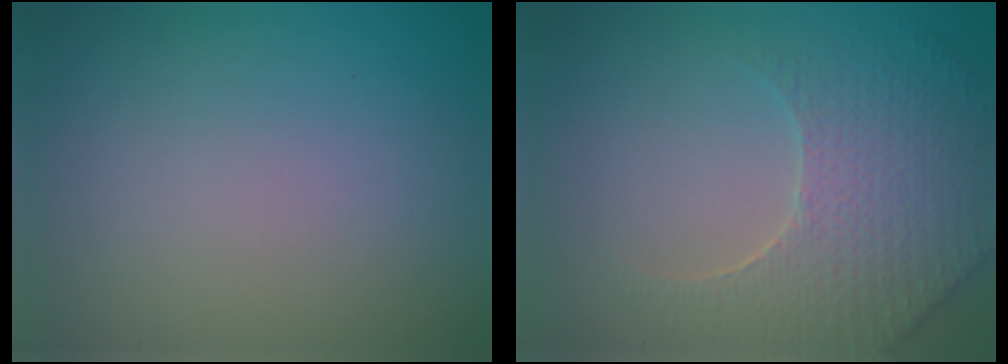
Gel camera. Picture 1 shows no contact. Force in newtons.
{"total": 5.1, "press": 4.6, "slide": 2.1}